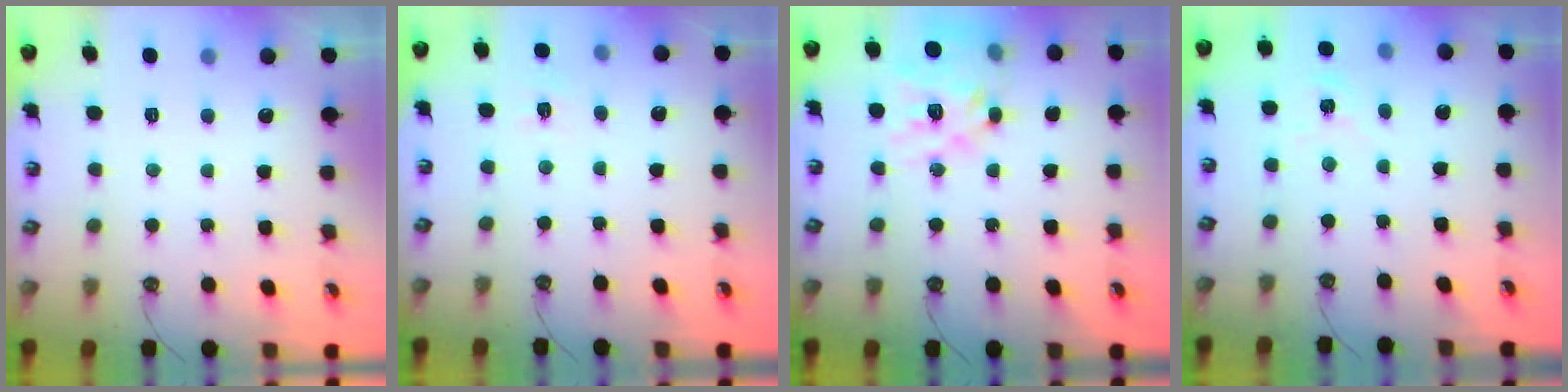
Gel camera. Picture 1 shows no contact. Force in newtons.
{"total": 5.0, "press": 5.0, "slide": 0.6}
{"total": 17.6, "press": 17.5, "slide": 1.8}
{"total": 1.3, "press": 1.3, "slide": 0.2}